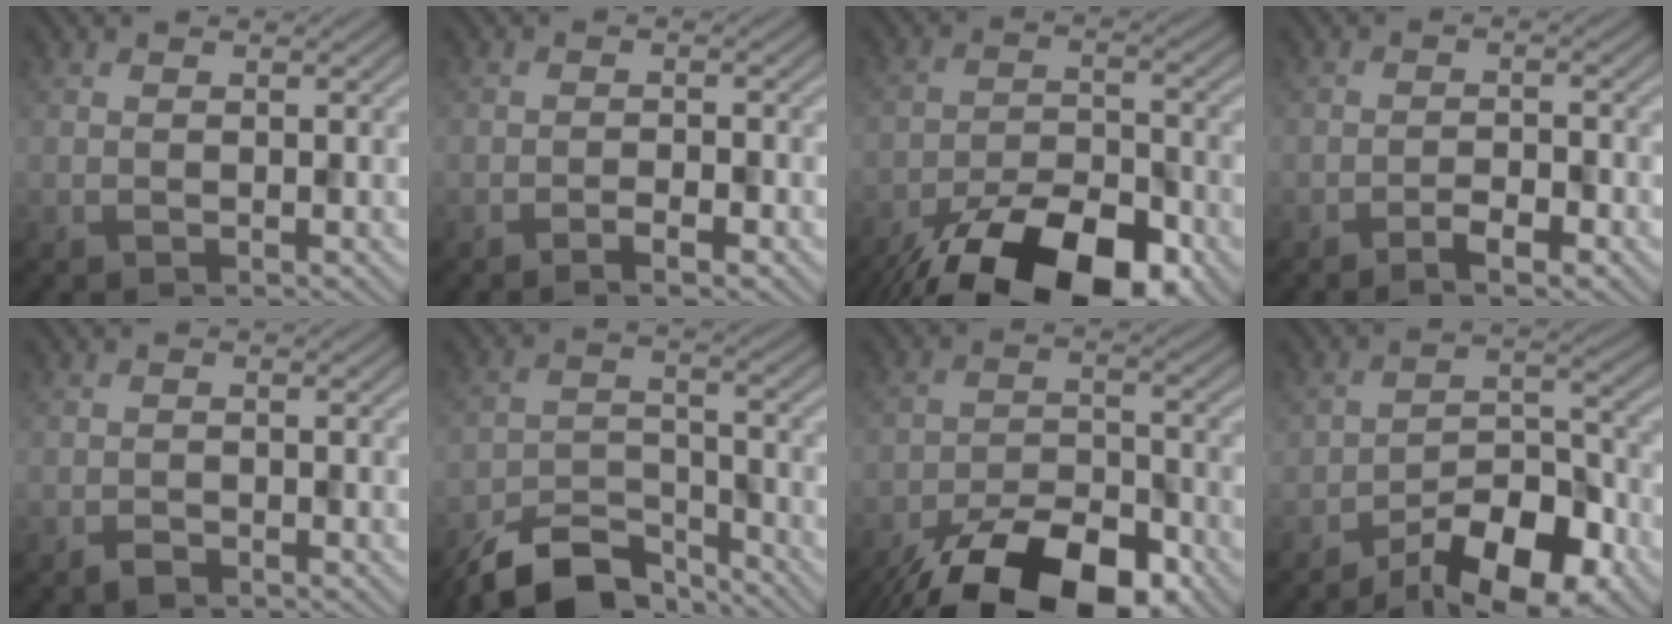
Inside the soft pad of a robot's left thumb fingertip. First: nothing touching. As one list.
[{"total": 2.1, "force": [-1.3, 0.5, 1.5], "torque": [-0.022, 0.003, -0.023]}, {"total": 16.3, "force": [-11.5, 6.5, 9.7], "torque": [-0.170, -0.039, -0.180]}, {"total": 2.9, "force": [-1.9, 1.0, 2.0], "torque": [-0.034, 0.002, -0.036]}, {"total": 1.1, "force": [-0.9, 0.5, 0.4], "torque": [-0.007, -0.001, -0.019]}, {"total": 8.9, "force": [-7.4, 3.2, 3.8], "torque": [-0.068, -0.006, -0.147]}, {"total": 14.8, "force": [-10.6, 5.8, 8.5], "torque": [-0.152, -0.033, -0.171]}, {"total": 10.7, "force": [-7.1, 4.7, 6.5], "torque": [-0.086, 0.005, -0.126]}]